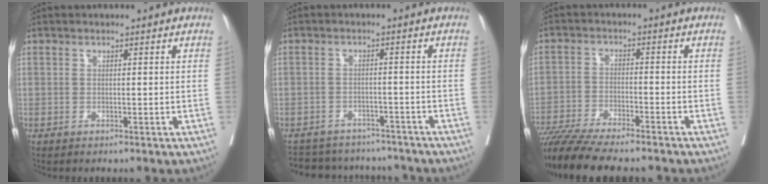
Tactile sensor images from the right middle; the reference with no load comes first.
{"total": 11.9, "force": [-10.8, 4.3, 2.3], "torque": [-0.044, 0.017, -0.135]}
{"total": 14.5, "force": [-12.6, 1.5, 7.1], "torque": [-0.121, -0.025, -0.200]}